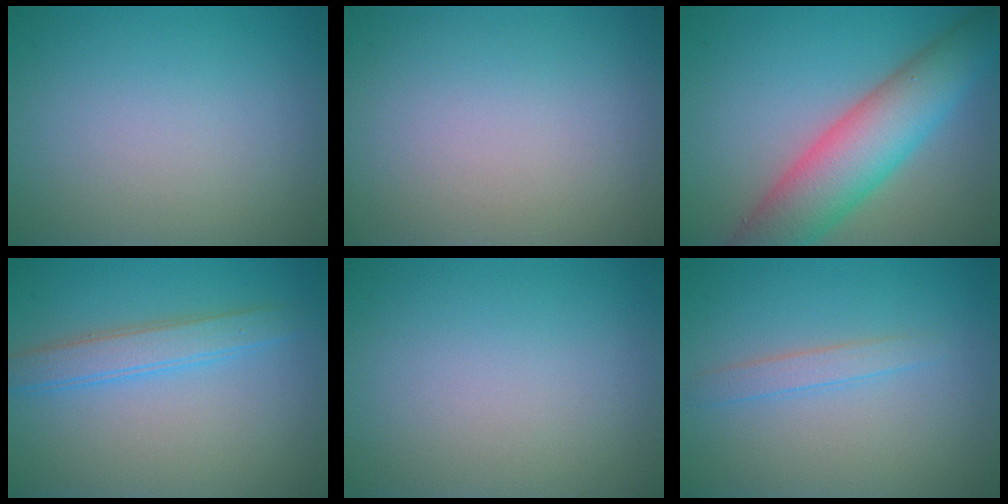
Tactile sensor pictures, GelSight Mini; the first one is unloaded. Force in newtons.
{"total": 0.0}
{"total": 8.6, "press": 8.6, "slide": 0.3}
{"total": 3.0, "press": 3.0, "slide": 0.0}
{"total": 0.0}
{"total": 1.5, "press": 1.5, "slide": 0.1}